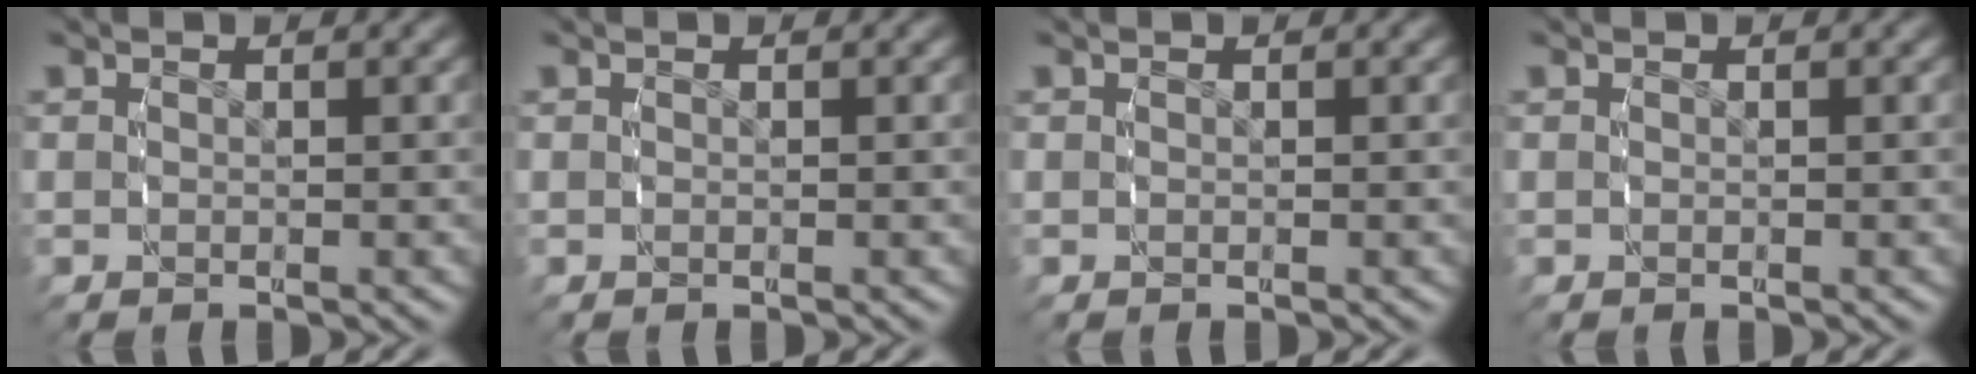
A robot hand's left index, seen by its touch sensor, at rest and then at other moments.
{"total": 0.0}
{"total": 0.0}
{"total": 0.0}